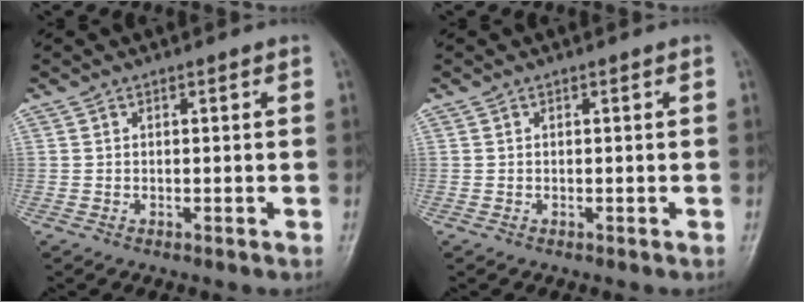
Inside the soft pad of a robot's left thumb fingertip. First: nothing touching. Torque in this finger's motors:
{"motor_torque": [-0.03, 0.03, -0.03, 0.02, 0.00]}